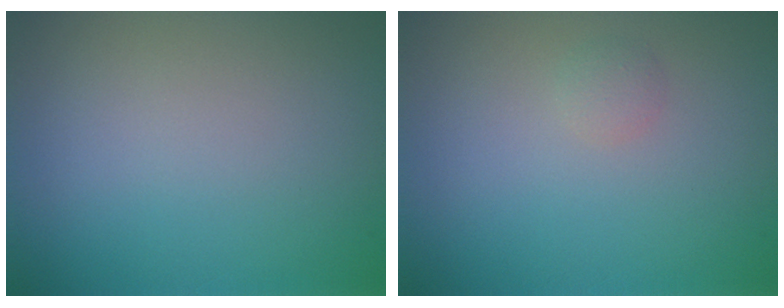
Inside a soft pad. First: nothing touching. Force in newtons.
{"total": 0.8, "press": 0.8, "slide": 0.0}